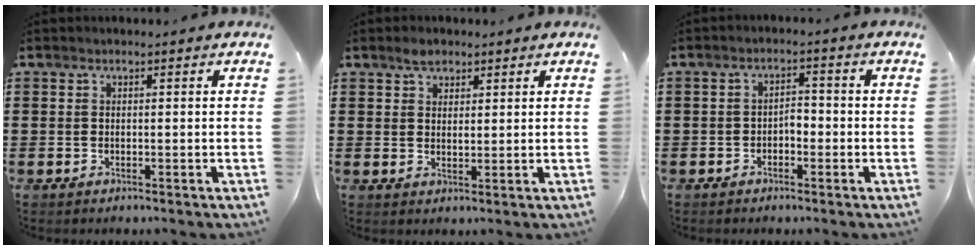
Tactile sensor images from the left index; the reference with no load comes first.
{"total": 3.1, "force": [2.2, 1.9, 1.2], "torque": [-0.021, 0.004, 0.038]}
{"total": 2.2, "force": [-1.3, 1.1, 1.4], "torque": [-0.032, 0.007, -0.030]}